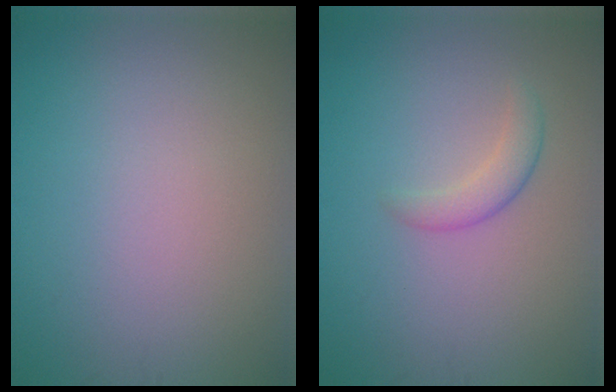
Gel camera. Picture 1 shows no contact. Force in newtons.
{"total": 1.9, "press": 1.9, "slide": 0.0}